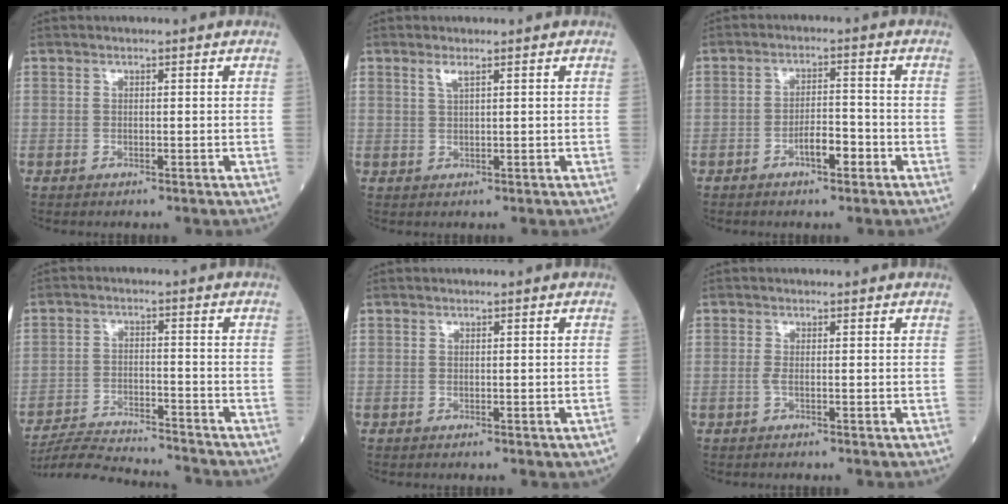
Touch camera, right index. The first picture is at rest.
{"total": 1.5, "force": [1.0, 0.1, 1.2], "torque": [-0.029, 0.000, 0.021]}
{"total": 4.2, "force": [-2.2, 1.2, 3.3], "torque": [-0.053, 0.006, -0.039]}
{"total": 13.0, "force": [-12.6, 0.2, 3.1], "torque": [-0.052, -0.003, -0.201]}
{"total": 0.6, "force": [-0.3, 0.0, 0.5], "torque": [-0.010, -0.002, -0.001]}
{"total": 0.7, "force": [-0.4, -0.1, 0.6], "torque": [-0.014, 0.000, -0.010]}